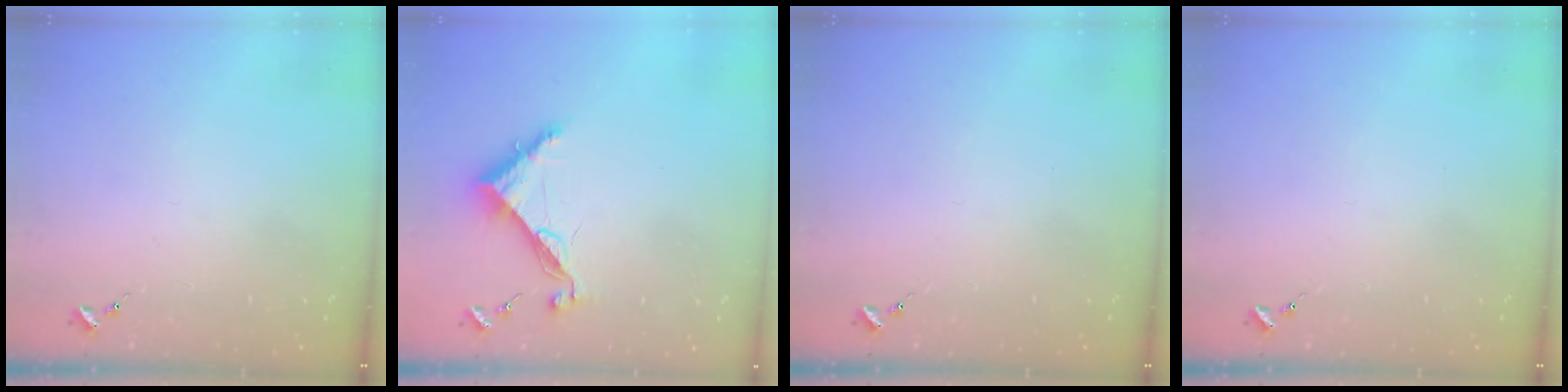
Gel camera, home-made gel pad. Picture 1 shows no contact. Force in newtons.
{"total": 8.2, "press": 8.2, "slide": 0.2}
{"total": 0.0}
{"total": 0.0}